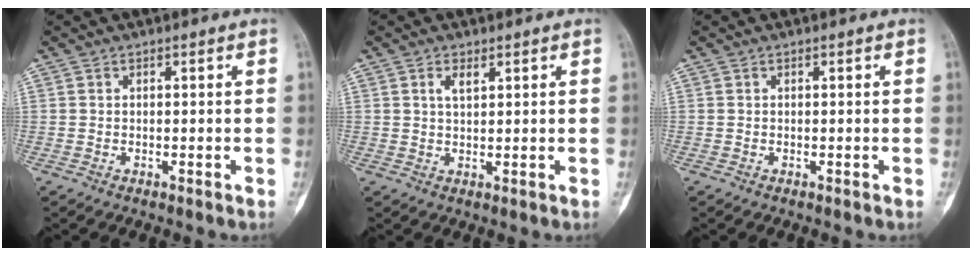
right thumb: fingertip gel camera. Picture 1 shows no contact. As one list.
[{"total": 2.0, "force": [1.1, 0.9, 1.5], "torque": [-0.026, -0.002, 0.022]}, {"total": 0.0}]